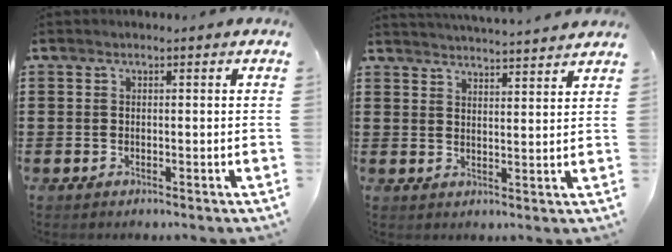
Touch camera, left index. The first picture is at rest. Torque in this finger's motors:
{"motor_torque": [0.11, 0.07, 0.16, 0.10]}